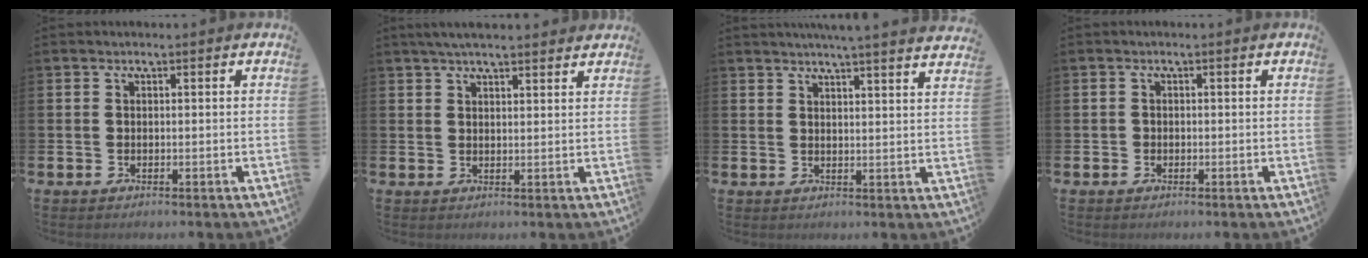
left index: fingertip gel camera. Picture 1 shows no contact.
{"total": 3.4, "force": [3.1, 0.4, 1.3], "torque": [-0.030, -0.005, 0.056]}
{"total": 4.2, "force": [4.1, -1.1, 0.5], "torque": [-0.015, -0.025, 0.071]}
{"total": 0.6, "force": [-0.2, 0.6, 0.1], "torque": [-0.001, 0.004, -0.006]}